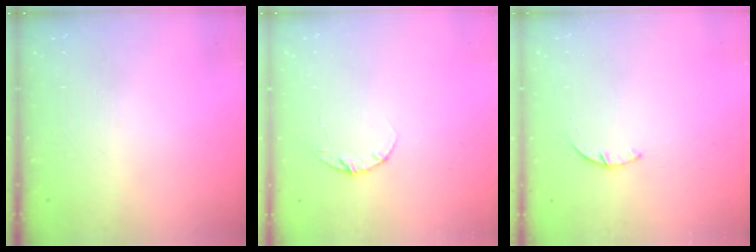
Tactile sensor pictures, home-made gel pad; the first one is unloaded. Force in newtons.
{"total": 4.8, "press": 4.7, "slide": 0.6}
{"total": 1.4, "press": 1.4, "slide": 0.3}